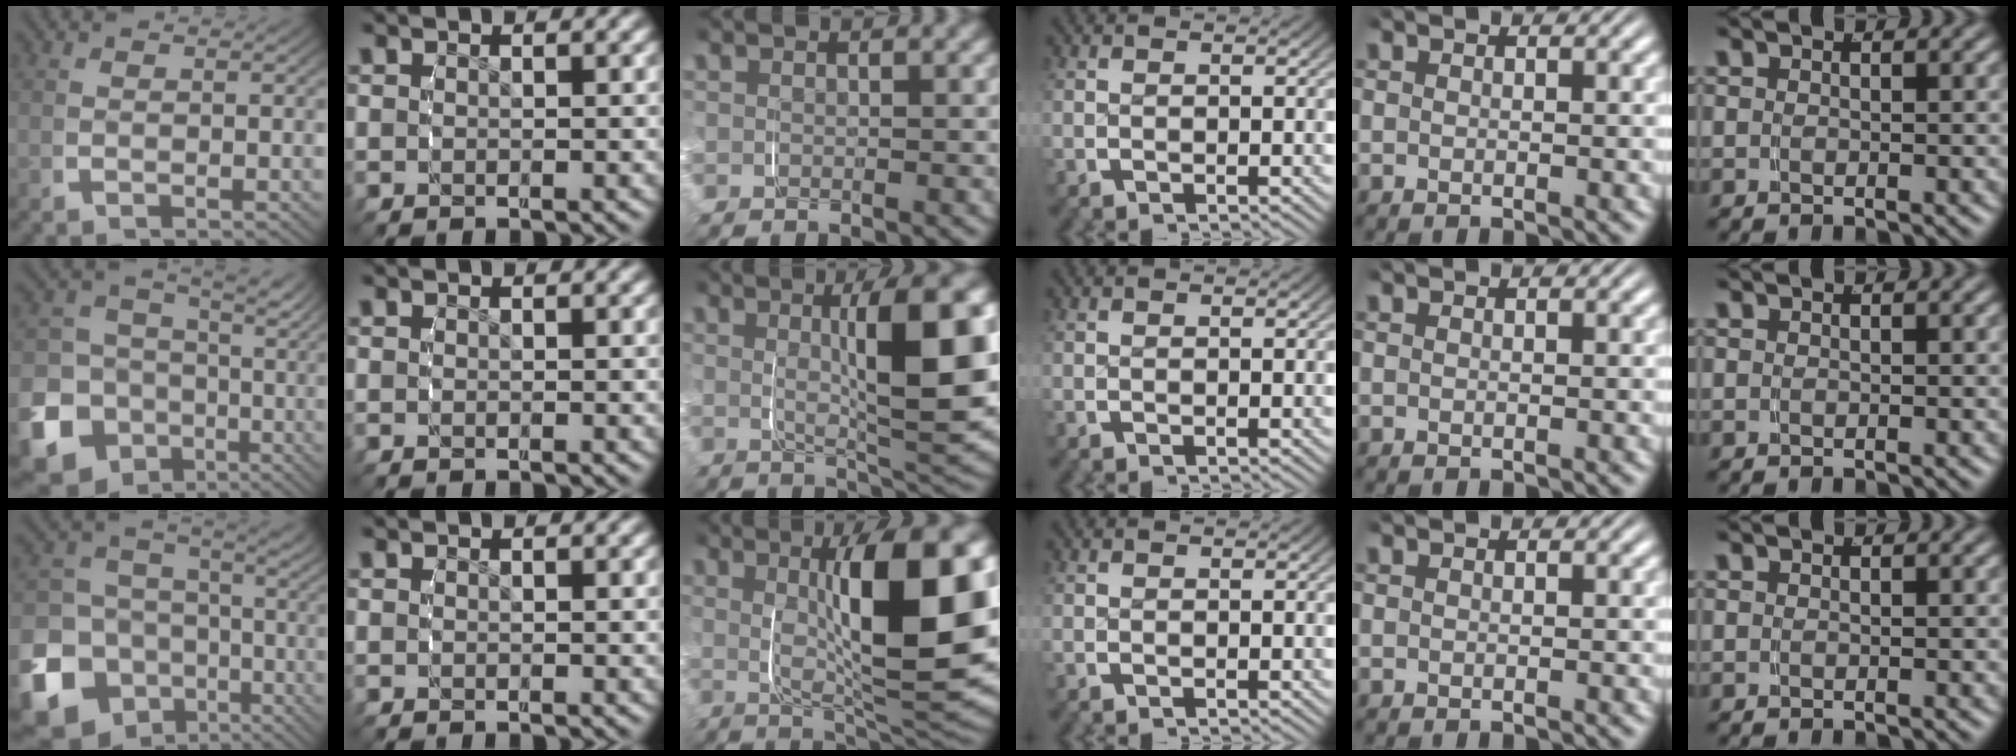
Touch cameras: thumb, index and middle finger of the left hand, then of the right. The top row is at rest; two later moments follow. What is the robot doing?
{"motion": "grasp_and_lifting", "object": "ribbon"}